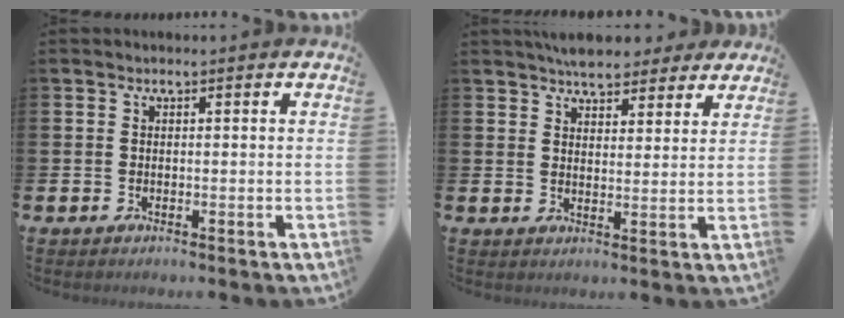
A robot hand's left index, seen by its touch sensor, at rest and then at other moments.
{"total": 6.1, "force": [5.7, 1.9, 0.9], "torque": [-0.017, -0.028, 0.102]}